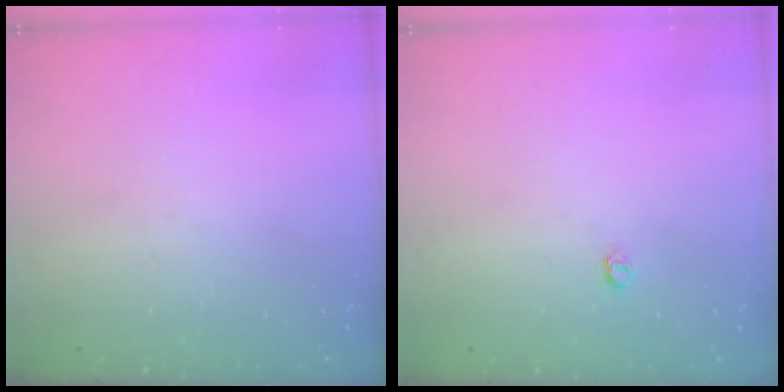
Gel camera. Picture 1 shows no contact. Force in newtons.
{"total": 3.7, "press": 3.7, "slide": 0.4}